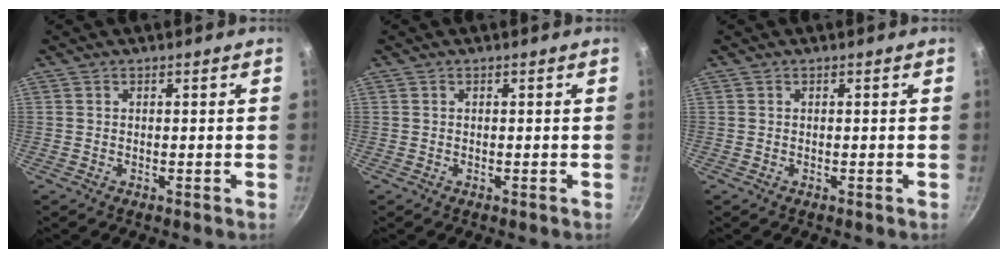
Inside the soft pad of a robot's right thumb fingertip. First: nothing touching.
{"total": 0.0}
{"total": 0.0}